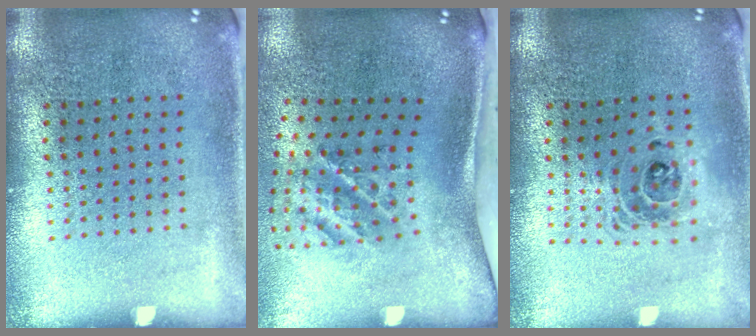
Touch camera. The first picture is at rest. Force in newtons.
{"total": 2.2, "press": 1.3, "slide": 1.8}
{"total": 1.5, "press": 1.2, "slide": 0.9}